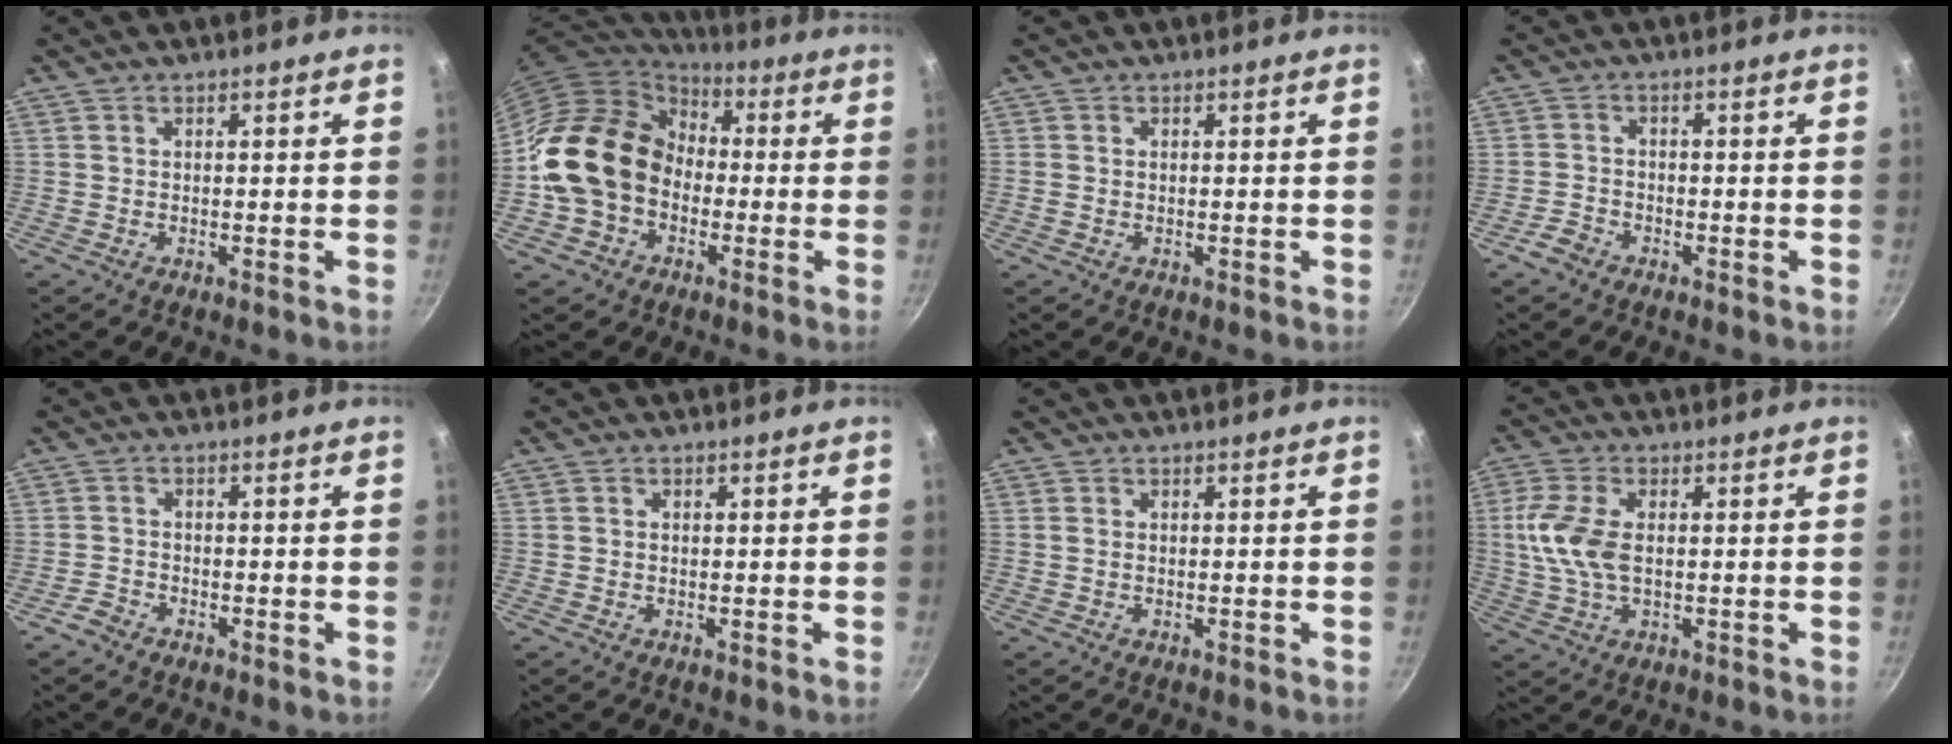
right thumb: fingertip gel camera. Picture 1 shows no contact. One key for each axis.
{"total": 18.7, "fx": -2.1, "fy": 14.7, "fz": 11.2, "tx": -0.179, "ty": 0.054, "tz": -0.048}
{"total": 0.6, "fx": 0.0, "fy": 0.5, "fz": 0.3, "tx": -0.006, "ty": 0.002, "tz": -0.001}
{"total": 3.0, "fx": -2.2, "fy": 1.8, "fz": 0.9, "tx": -0.021, "ty": 0.022, "tz": -0.042}
{"total": 2.2, "fx": -1.8, "fy": 1.1, "fz": 0.5, "tx": -0.012, "ty": 0.018, "tz": -0.035}
{"total": 0.6, "fx": 0.1, "fy": 0.5, "fz": 0.3, "tx": -0.005, "ty": 0.003, "tz": 0.001}
{"total": 0.6, "fx": 0.0, "fy": 0.4, "fz": 0.4, "tx": -0.008, "ty": 0.001, "tz": -0.001}
{"total": 9.4, "fx": 0.5, "fy": 5.2, "fz": 7.8, "tx": -0.165, "ty": 0.004, "tz": 0.004}